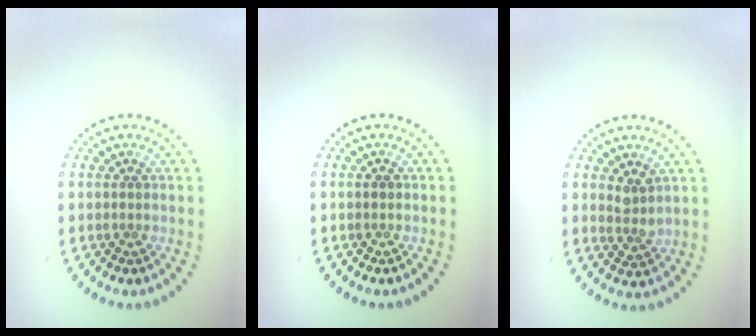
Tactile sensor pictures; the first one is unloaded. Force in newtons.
{"total": 0.6, "press": 0.6, "slide": 0.1}
{"total": 1.8, "press": 1.2, "slide": 1.3}